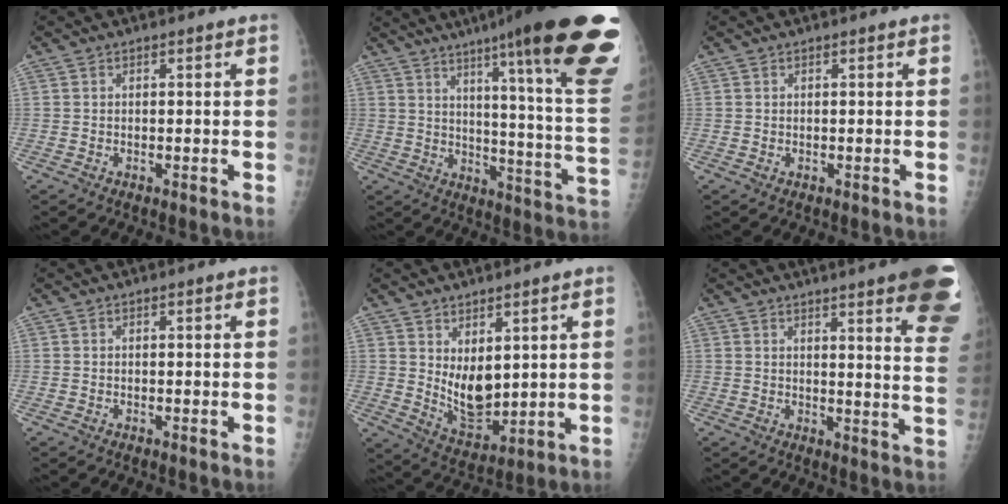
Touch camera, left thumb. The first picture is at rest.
{"total": 30.6, "force": [19.2, 2.6, 23.6], "torque": [-0.250, -0.090, 0.260]}
{"total": 0.8, "force": [0.5, 0.3, 0.6], "torque": [-0.009, -0.002, 0.007]}
{"total": 0.0}
{"total": 9.1, "force": [2.8, 5.0, 7.1], "torque": [-0.094, -0.038, 0.070]}
{"total": 19.9, "force": [13.2, 2.9, 14.6], "torque": [-0.149, -0.057, 0.146]}